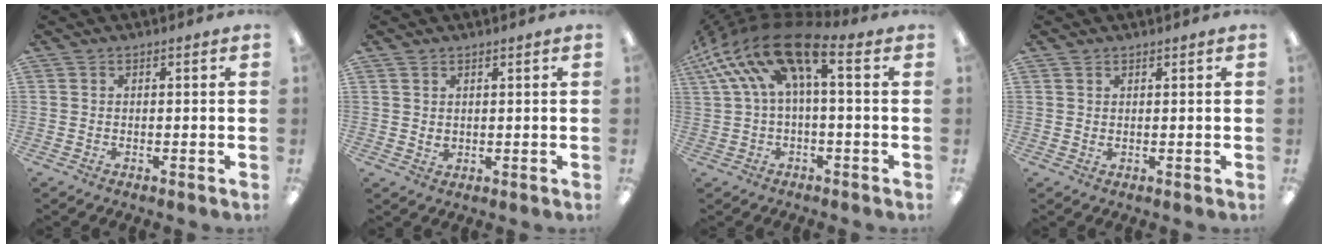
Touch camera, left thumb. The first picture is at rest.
{"total": 1.9, "force": [1.1, 1.3, 0.8], "torque": [-0.010, -0.002, 0.019]}
{"total": 17.2, "force": [6.0, 6.5, 14.7], "torque": [-0.308, -0.027, 0.100]}
{"total": 1.0, "force": [0.7, 0.4, 0.6], "torque": [-0.013, 0.000, 0.012]}